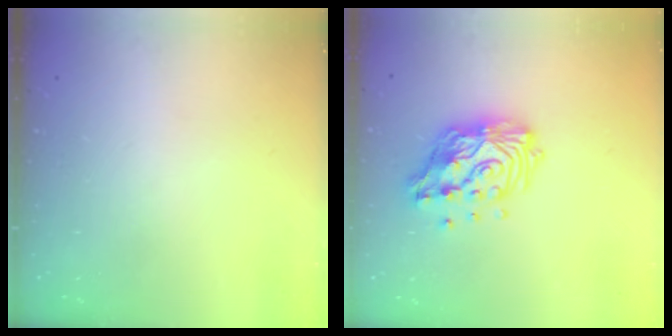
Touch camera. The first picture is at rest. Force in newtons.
{"total": 15.3, "press": 15.2, "slide": 1.2}